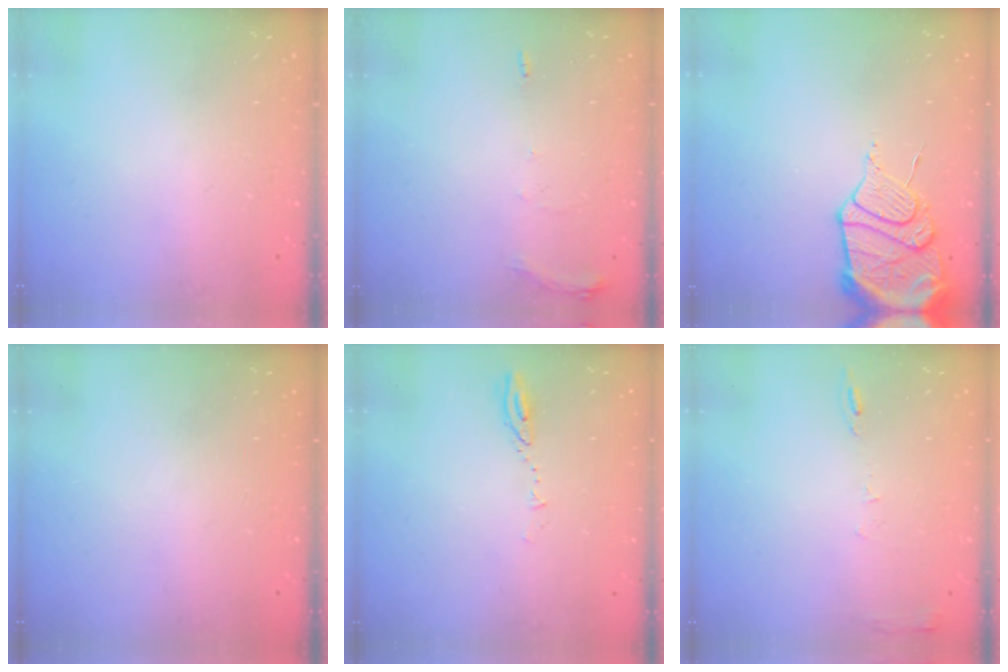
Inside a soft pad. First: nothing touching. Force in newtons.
{"total": 5.7, "press": 5.7, "slide": 0.8}
{"total": 13.5, "press": 13.4, "slide": 1.0}
{"total": 0.0}
{"total": 4.0, "press": 4.0, "slide": 0.5}
{"total": 6.0, "press": 6.0, "slide": 0.6}